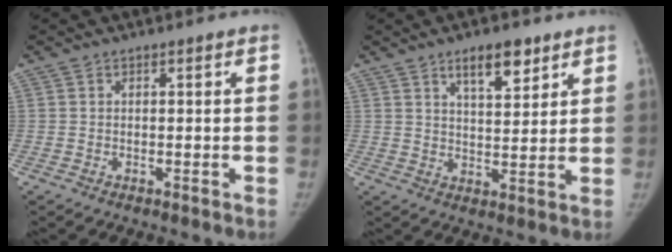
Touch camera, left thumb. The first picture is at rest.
{"total": 7.7, "force": [4.9, 2.9, 5.1], "torque": [-0.058, -0.034, 0.078]}